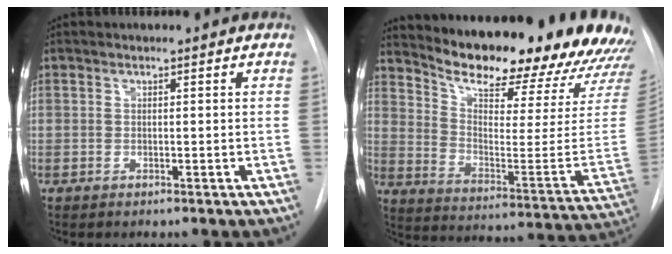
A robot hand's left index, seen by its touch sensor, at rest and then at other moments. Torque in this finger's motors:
{"motor_torque": [0.52, -0.49, 0.43, 0.08]}